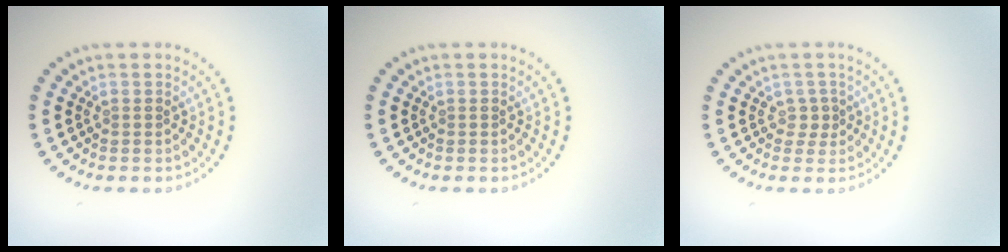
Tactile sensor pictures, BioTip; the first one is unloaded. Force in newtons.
{"total": 0.0}
{"total": 1.0, "press": 0.8, "slide": 0.6}